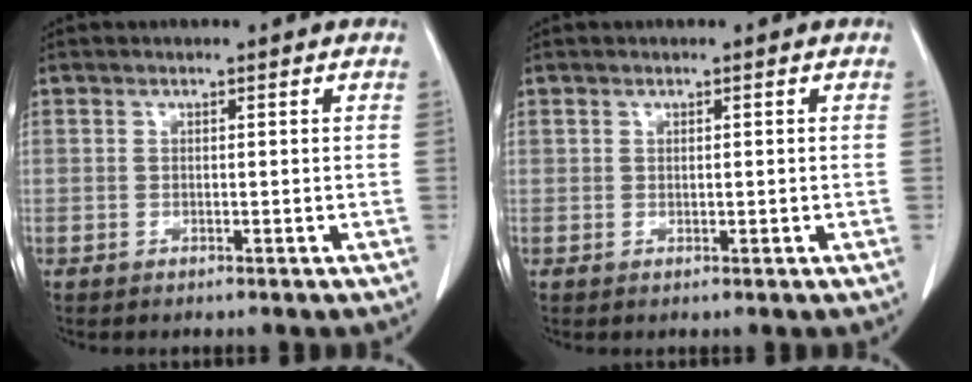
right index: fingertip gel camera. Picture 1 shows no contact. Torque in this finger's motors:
{"motor_torque": [-0.17, 0.08, -0.07, -0.01]}